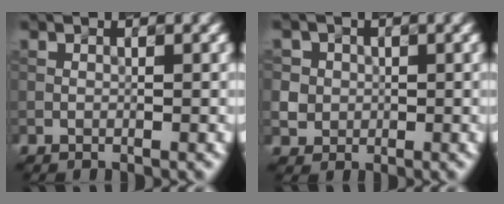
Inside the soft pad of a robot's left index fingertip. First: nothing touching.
{"total": 4.3, "force": [1.2, 3.9, 1.3], "torque": [-0.024, 0.016, 0.018]}